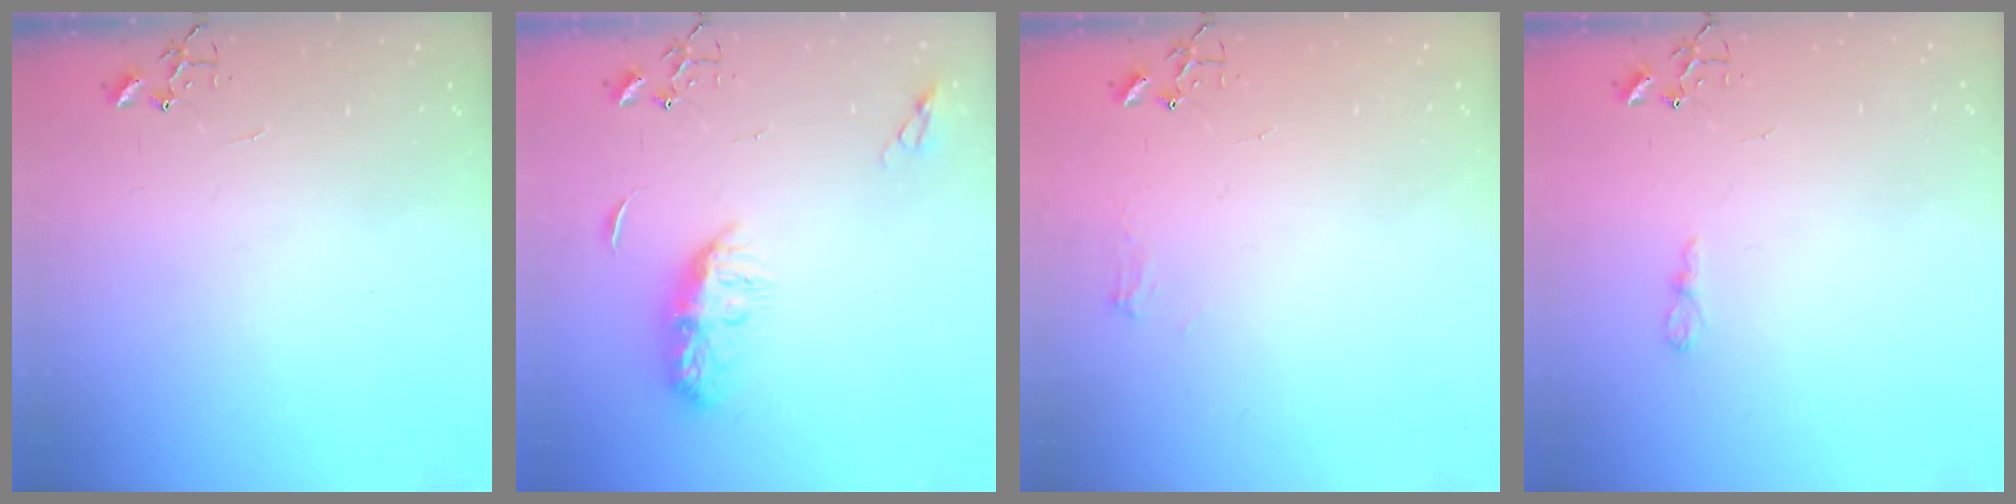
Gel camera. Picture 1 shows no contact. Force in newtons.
{"total": 9.8, "press": 9.8, "slide": 0.5}
{"total": 5.3, "press": 5.3, "slide": 0.6}
{"total": 5.7, "press": 5.7, "slide": 0.3}